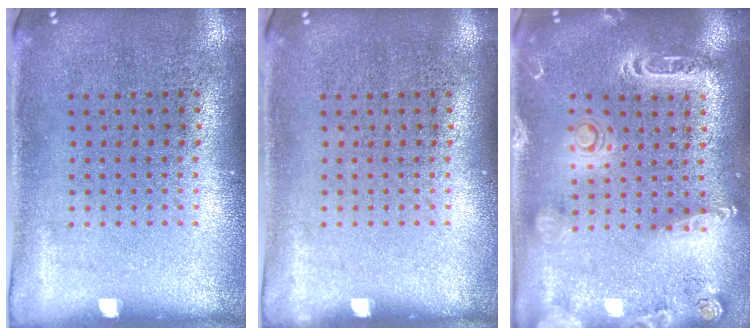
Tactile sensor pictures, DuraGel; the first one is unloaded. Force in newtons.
{"total": 0.0}
{"total": 2.1, "press": 2.0, "slide": 0.7}